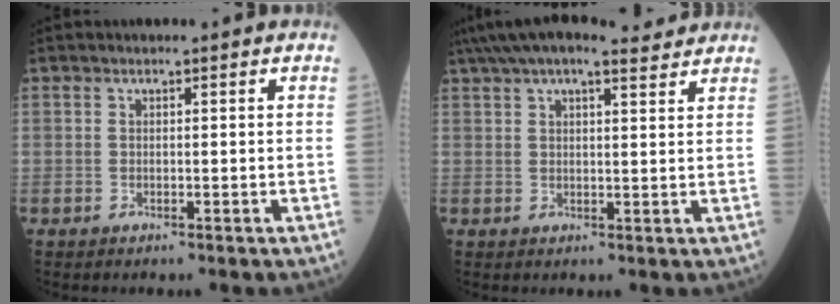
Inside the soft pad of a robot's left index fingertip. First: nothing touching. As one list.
[{"total": 12.2, "force": [10.4, 2.7, 5.8], "torque": [-0.109, 0.045, 0.152]}]